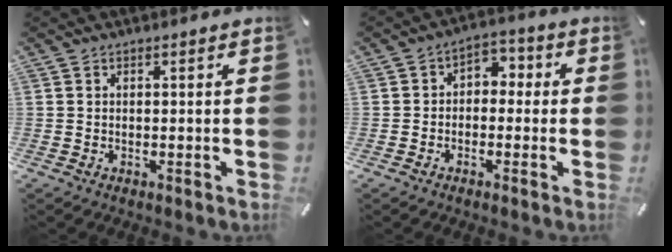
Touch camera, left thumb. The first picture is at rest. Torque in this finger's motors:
{"motor_torque": [0.04, -0.03, 0.00, 0.02, 0.02]}